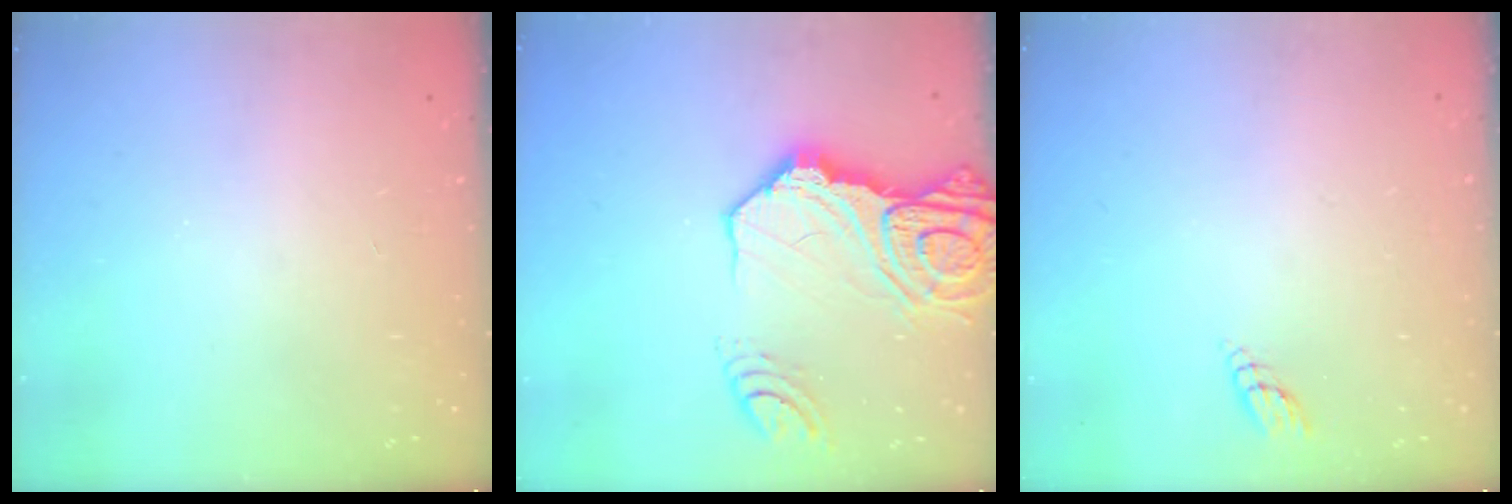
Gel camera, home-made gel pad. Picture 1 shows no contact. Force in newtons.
{"total": 22.5, "press": 22.4, "slide": 2.8}
{"total": 2.8, "press": 2.8, "slide": 0.3}